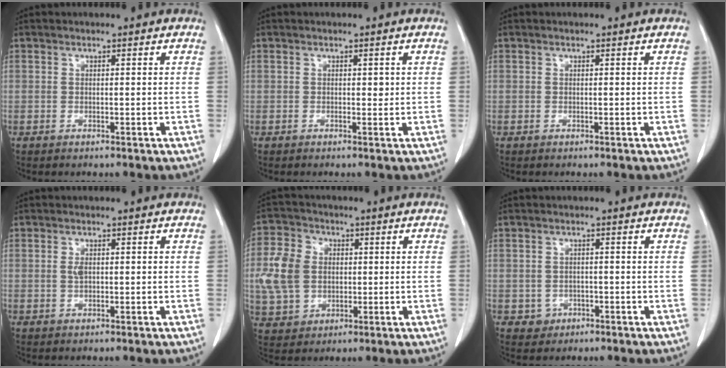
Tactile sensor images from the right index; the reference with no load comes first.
{"total": 0.9, "force": [0.2, 0.5, 0.6], "torque": [-0.006, 0.000, 0.002]}
{"total": 0.0}
{"total": 1.4, "force": [0.1, 0.7, 1.2], "torque": [-0.024, 0.000, 0.002]}
{"total": 11.5, "force": [0.8, 9.3, 6.7], "torque": [-0.166, 0.023, 0.022]}
{"total": 2.4, "force": [-0.9, 2.2, 0.1], "torque": [0.005, 0.010, -0.008]}